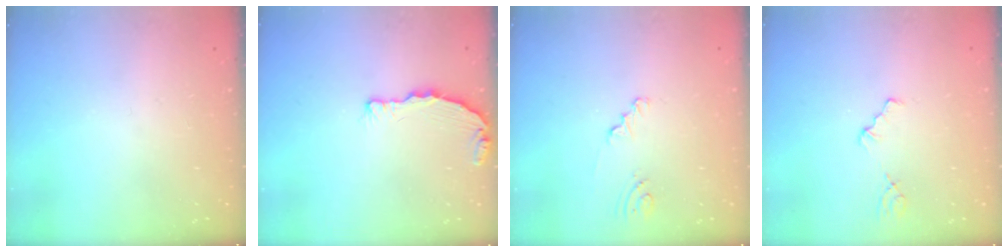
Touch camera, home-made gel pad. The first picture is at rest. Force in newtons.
{"total": 4.8, "press": 4.8, "slide": 0.4}
{"total": 1.2, "press": 1.1, "slide": 0.1}
{"total": 1.2, "press": 1.2, "slide": 0.2}